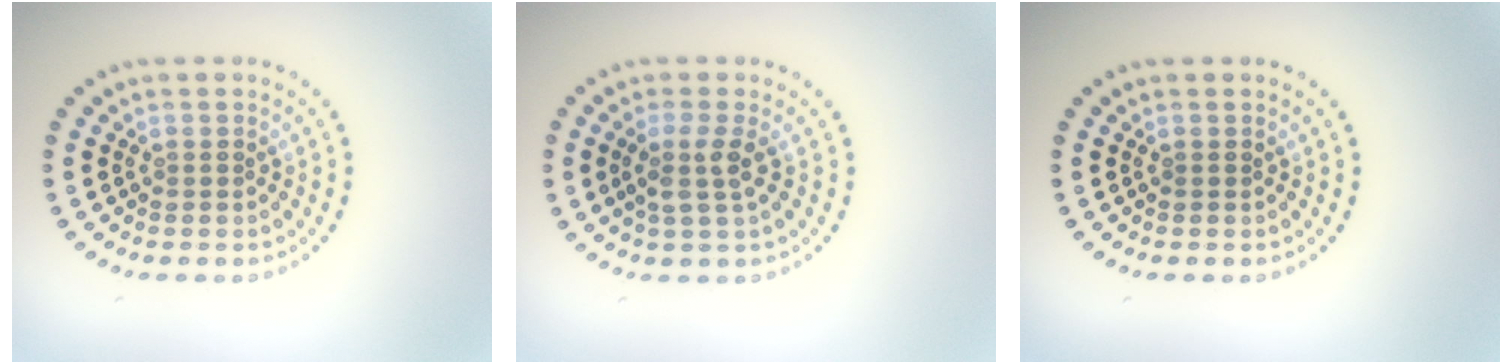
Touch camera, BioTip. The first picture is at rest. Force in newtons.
{"total": 2.2, "press": 1.8, "slide": 1.2}
{"total": 0.0}